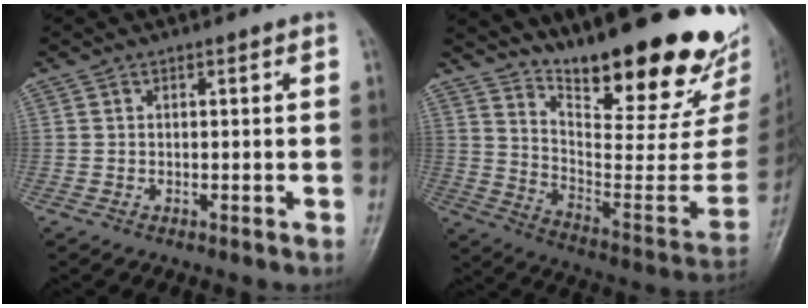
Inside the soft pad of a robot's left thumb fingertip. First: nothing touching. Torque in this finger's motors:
{"motor_torque": [1.78, -1.10, 0.82, -1.95, 0.21]}